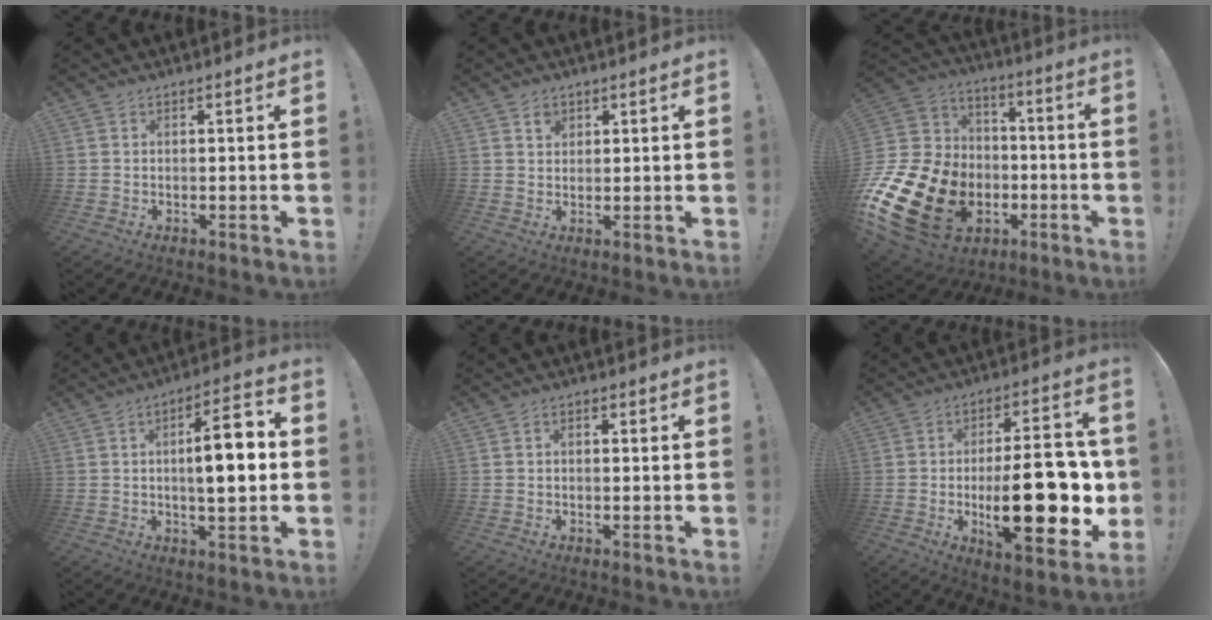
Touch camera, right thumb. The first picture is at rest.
{"total": 2.6, "force": [1.5, 2.0, 0.6], "torque": [0.001, -0.008, 0.025]}
{"total": 26.6, "force": [-7.7, 20.0, 15.7], "torque": [-0.312, 0.035, -0.075]}
{"total": 11.3, "force": [0.0, 3.4, 10.8], "torque": [-0.151, 0.002, -0.007]}
{"total": 1.4, "force": [-0.2, 1.0, 1.0], "torque": [-0.017, 0.005, -0.004]}
{"total": 26.2, "force": [-3.0, 10.4, 23.9], "torque": [-0.347, -0.001, -0.039]}